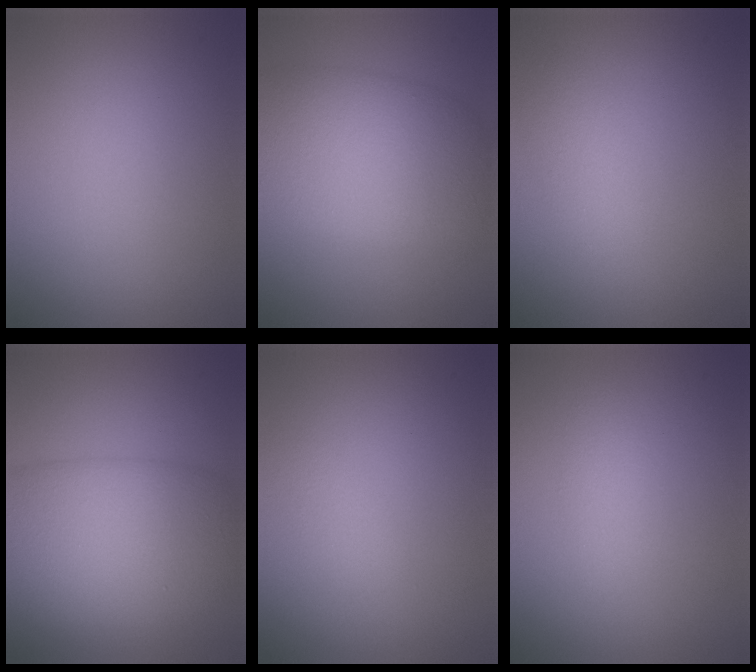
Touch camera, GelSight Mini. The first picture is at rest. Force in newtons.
{"total": 9.4, "press": 9.4, "slide": 0.6}
{"total": 2.1, "press": 2.1, "slide": 0.0}
{"total": 11.2, "press": 11.2, "slide": 0.3}
{"total": 1.2, "press": 1.2, "slide": 0.1}
{"total": 1.3, "press": 1.3, "slide": 0.0}